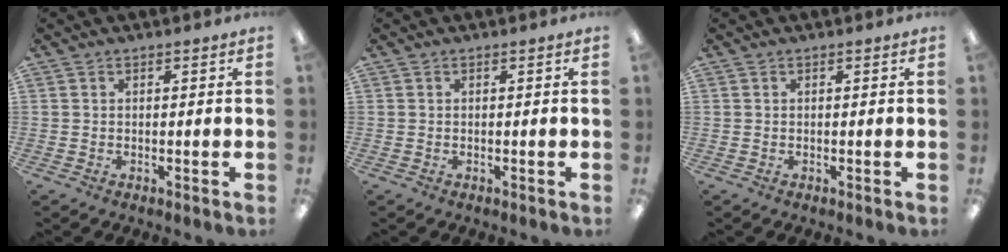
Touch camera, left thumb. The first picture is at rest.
{"total": 0.0}
{"total": 0.0}